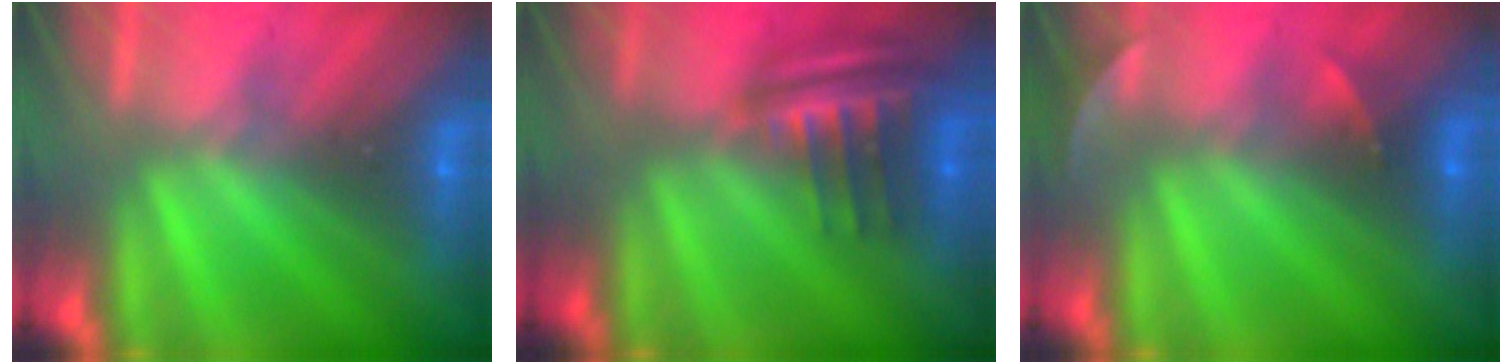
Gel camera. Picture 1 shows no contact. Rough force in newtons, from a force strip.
{"total": 6.3}
{"total": 1.9}